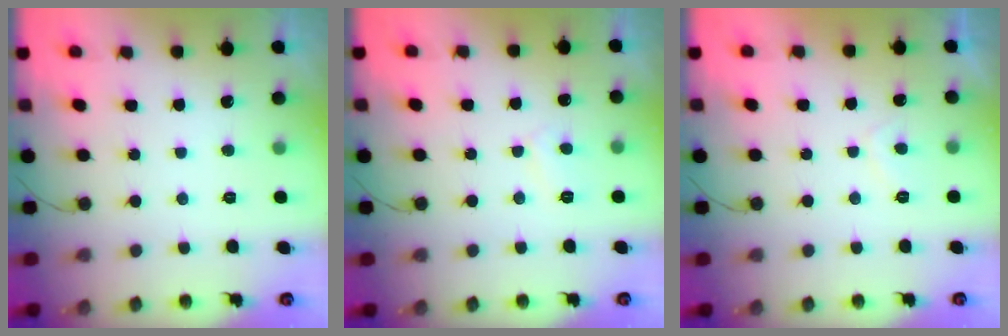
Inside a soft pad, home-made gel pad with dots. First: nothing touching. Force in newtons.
{"total": 4.8, "press": 4.7, "slide": 0.4}
{"total": 2.1, "press": 2.0, "slide": 0.9}